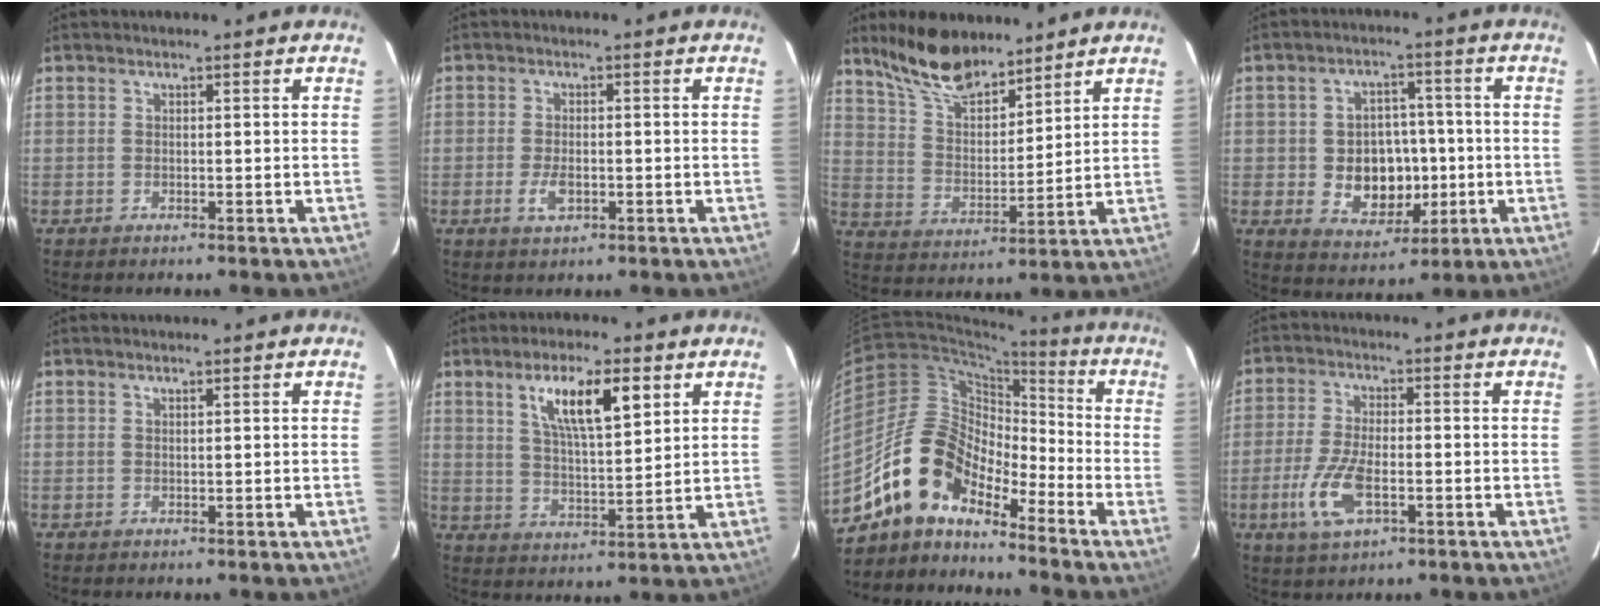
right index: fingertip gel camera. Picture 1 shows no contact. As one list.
[{"total": 3.6, "force": [-1.3, 1.9, 2.9], "torque": [-0.061, -0.003, -0.022]}, {"total": 13.3, "force": [10.9, 4.6, 6.1], "torque": [-0.114, 0.010, 0.206]}, {"total": 10.2, "force": [-1.7, 8.1, 6.0], "torque": [-0.123, 0.010, -0.007]}, {"total": 0.5, "force": [0.5, -0.1, 0.2], "torque": [-0.008, -0.002, 0.008]}, {"total": 10.7, "force": [5.3, 2.7, 8.9], "torque": [-0.152, 0.006, 0.095]}, {"total": 12.9, "force": [-10.4, 5.4, 5.4], "torque": [-0.095, 0.023, -0.202]}, {"total": 9.2, "force": [-3.2, 3.9, 7.8], "torque": [-0.172, -0.008, -0.059]}]